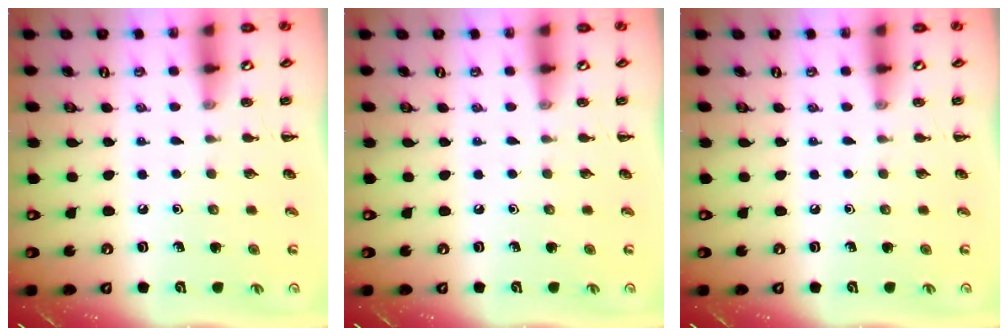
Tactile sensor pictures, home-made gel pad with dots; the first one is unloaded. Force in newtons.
{"total": 0.0}
{"total": 0.0}